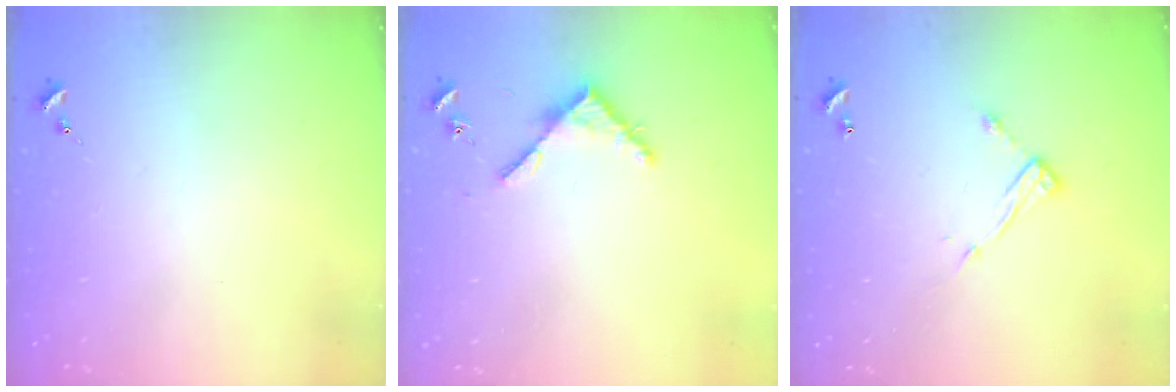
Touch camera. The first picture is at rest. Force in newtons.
{"total": 3.7, "press": 3.7, "slide": 0.3}
{"total": 8.6, "press": 8.6, "slide": 0.4}